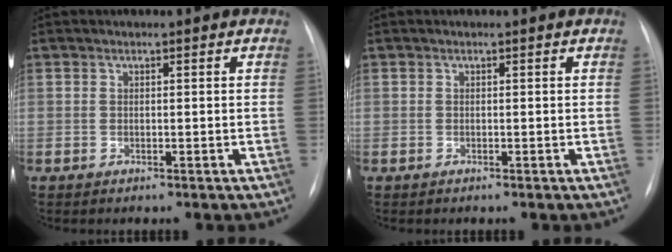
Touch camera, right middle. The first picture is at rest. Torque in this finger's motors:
{"motor_torque": [0.70, -0.68, 0.03, -0.04]}